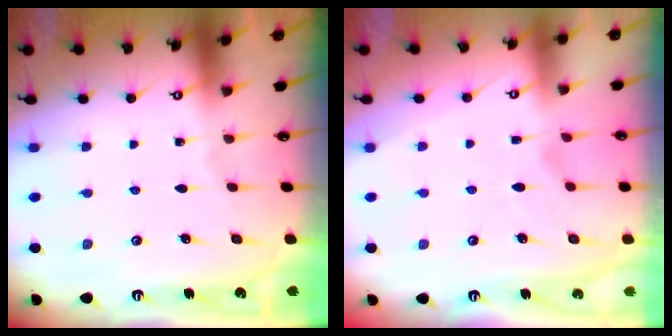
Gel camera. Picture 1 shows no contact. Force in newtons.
{"total": 3.7, "press": 3.5, "slide": 1.1}